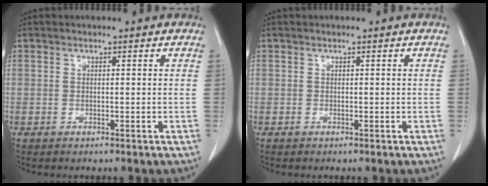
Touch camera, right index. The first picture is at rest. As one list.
[{"total": 0.0}]